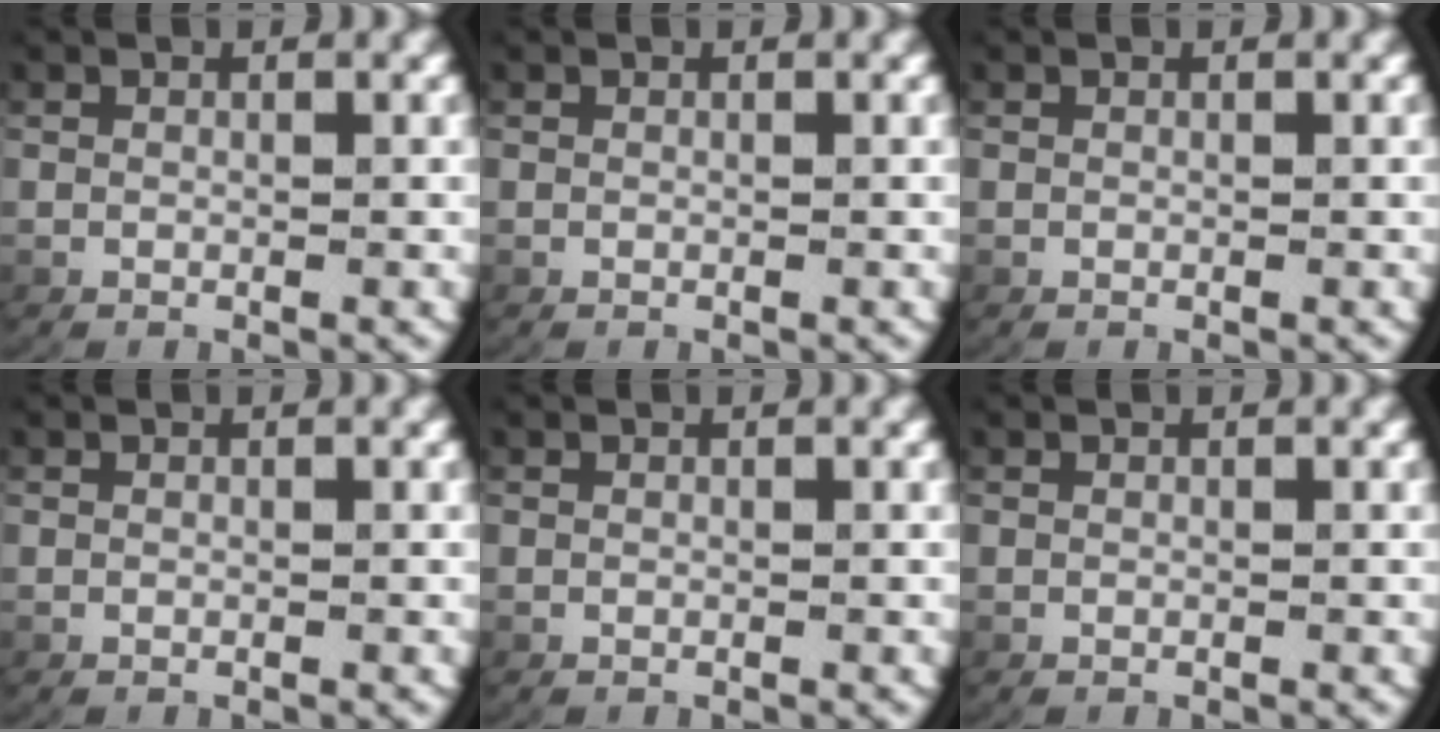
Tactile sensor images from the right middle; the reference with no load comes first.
{"total": 0.0}
{"total": 0.0}
{"total": 0.0}
{"total": 0.0}
{"total": 0.0}